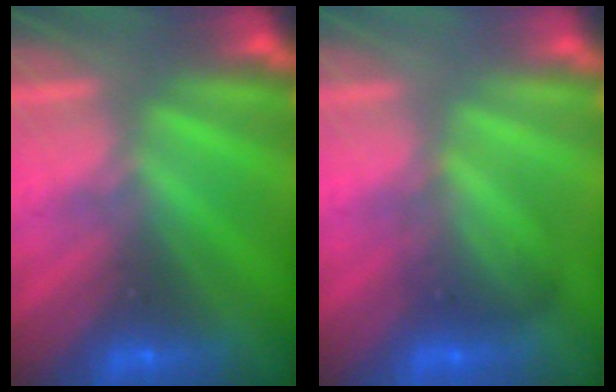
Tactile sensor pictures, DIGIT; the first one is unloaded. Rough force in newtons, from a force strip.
{"total": 1.8}